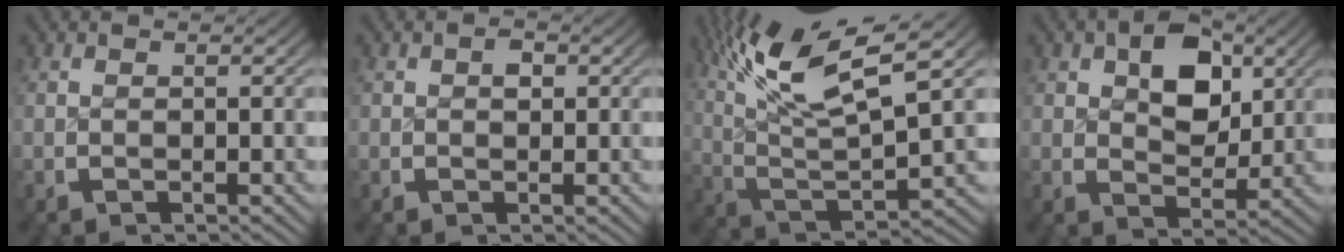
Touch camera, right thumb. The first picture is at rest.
{"total": 1.1, "force": [0.2, 0.8, 0.7], "torque": [-0.011, -0.002, 0.005]}
{"total": 13.1, "force": [5.0, 6.2, 10.4], "torque": [-0.192, -0.005, 0.085]}
{"total": 5.7, "force": [1.7, 3.8, 3.9], "torque": [-0.058, -0.019, 0.037]}